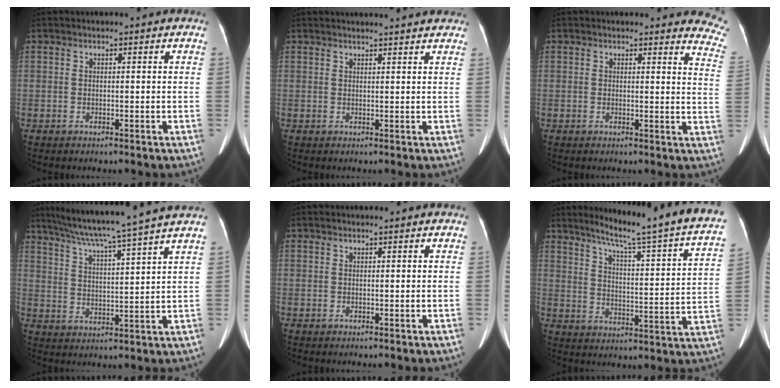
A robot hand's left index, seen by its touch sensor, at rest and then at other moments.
{"total": 10.1, "force": [9.4, 1.4, 3.3], "torque": [-0.034, 0.019, 0.101]}
{"total": 10.0, "force": [9.7, 1.8, 1.3], "torque": [0.028, -0.073, 0.057]}
{"total": 16.9, "force": [14.4, -2.0, 8.7], "torque": [-0.153, -0.003, 0.210]}
{"total": 1.1, "force": [1.0, 0.1, 0.5], "torque": [-0.012, 0.017, 0.015]}
{"total": 24.1, "force": [20.1, -0.3, 13.2], "torque": [-0.191, -0.059, 0.258]}